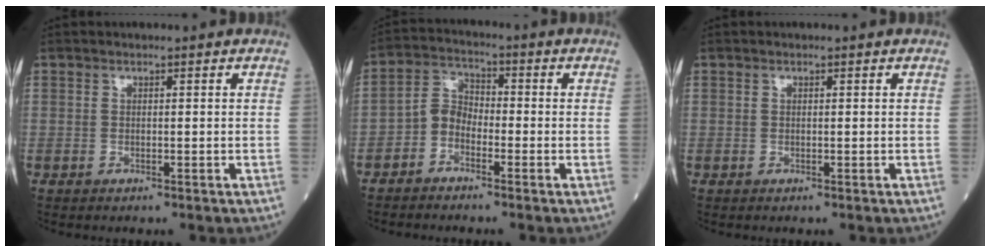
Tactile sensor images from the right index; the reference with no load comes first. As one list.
[{"total": 3.9, "force": [-2.2, 2.7, 1.8], "torque": [-0.023, 0.013, -0.052]}, {"total": 0.0}]